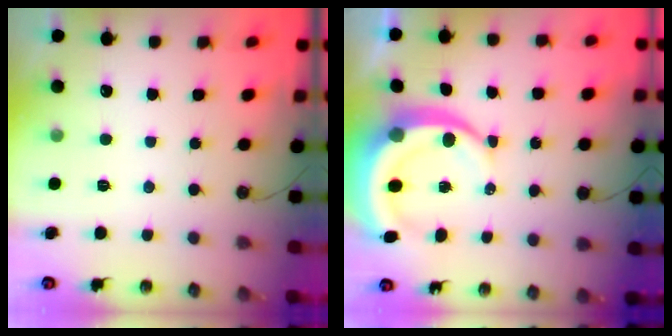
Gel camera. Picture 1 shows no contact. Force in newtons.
{"total": 11.1, "press": 11.1, "slide": 1.3}